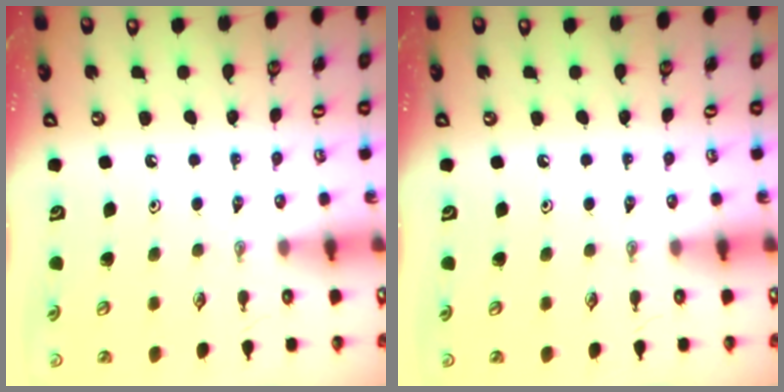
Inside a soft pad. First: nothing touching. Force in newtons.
{"total": 0.0}